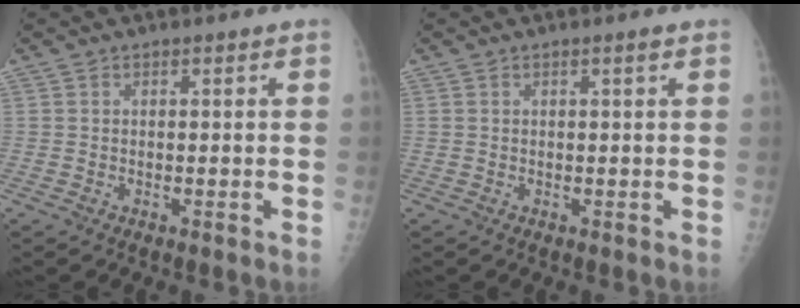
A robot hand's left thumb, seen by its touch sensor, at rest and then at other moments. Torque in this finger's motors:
{"motor_torque": [0.40, 0.26, 0.29, 0.02, 0.03]}